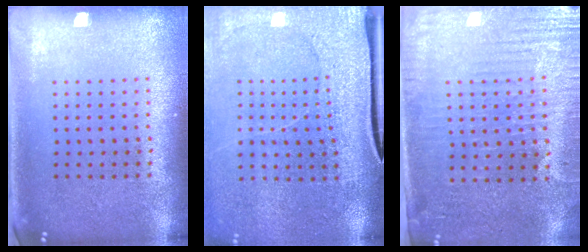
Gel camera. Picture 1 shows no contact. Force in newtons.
{"total": 3.3, "press": 2.9, "slide": 1.5}
{"total": 3.2, "press": 2.9, "slide": 1.3}